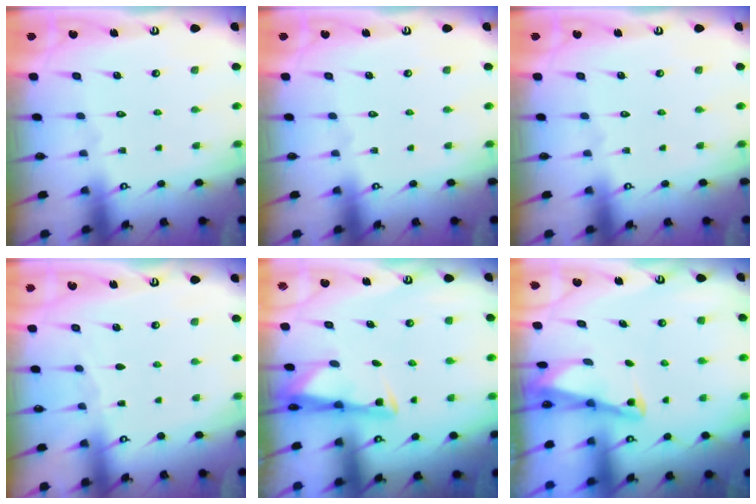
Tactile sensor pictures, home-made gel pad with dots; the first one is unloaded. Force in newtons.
{"total": 0.0}
{"total": 0.0}
{"total": 2.5, "press": 2.5, "slide": 0.4}
{"total": 2.9, "press": 2.9, "slide": 0.1}
{"total": 2.0, "press": 2.0, "slide": 0.4}